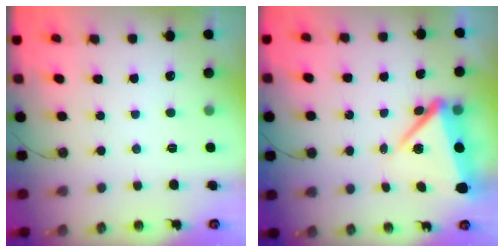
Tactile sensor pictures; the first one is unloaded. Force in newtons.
{"total": 7.7, "press": 7.6, "slide": 0.9}